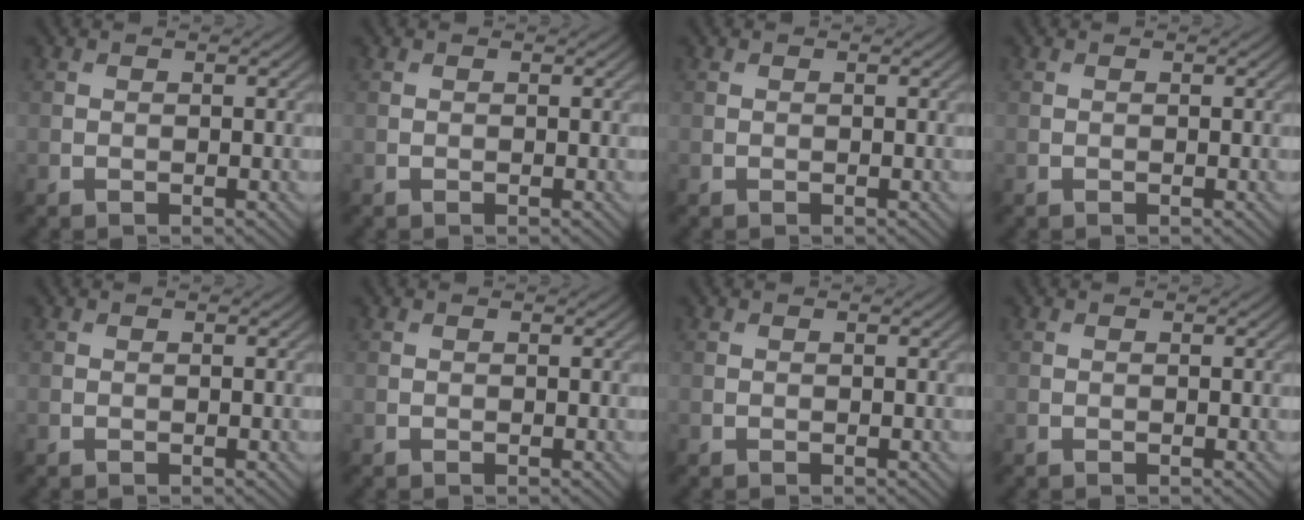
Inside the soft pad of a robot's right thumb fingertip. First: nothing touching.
{"total": 0.0}
{"total": 0.0}
{"total": 0.0}
{"total": 0.0}
{"total": 0.0}
{"total": 0.0}
{"total": 0.0}